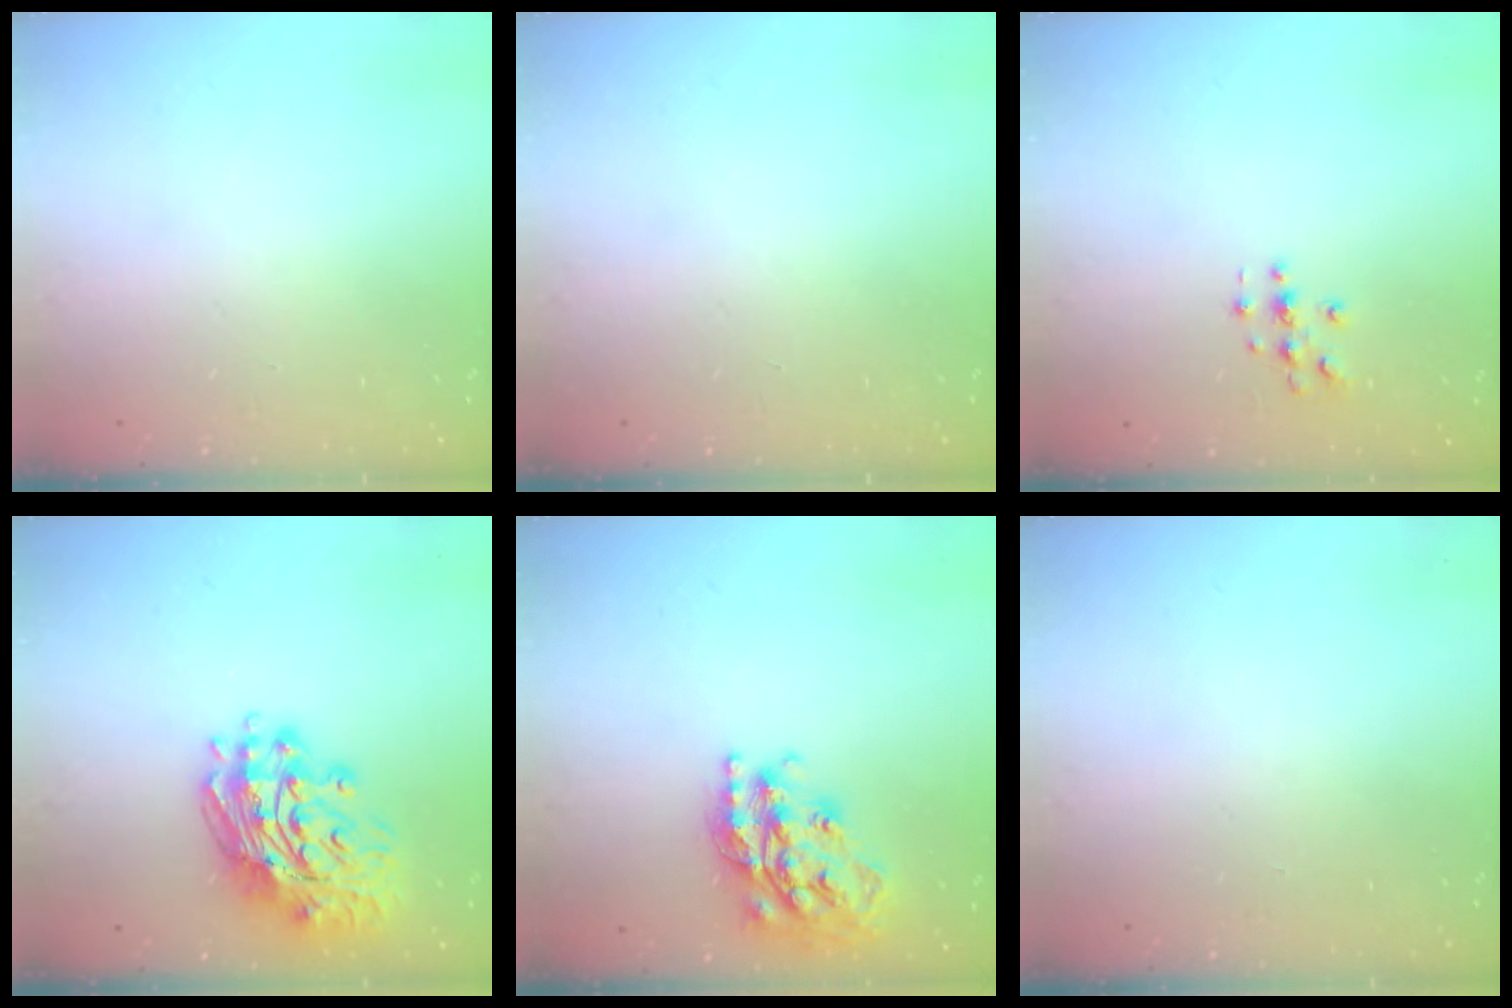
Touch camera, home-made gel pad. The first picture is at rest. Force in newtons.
{"total": 0.0}
{"total": 2.7, "press": 2.7, "slide": 0.3}
{"total": 15.0, "press": 14.9, "slide": 1.6}
{"total": 19.6, "press": 19.6, "slide": 1.4}
{"total": 0.0}